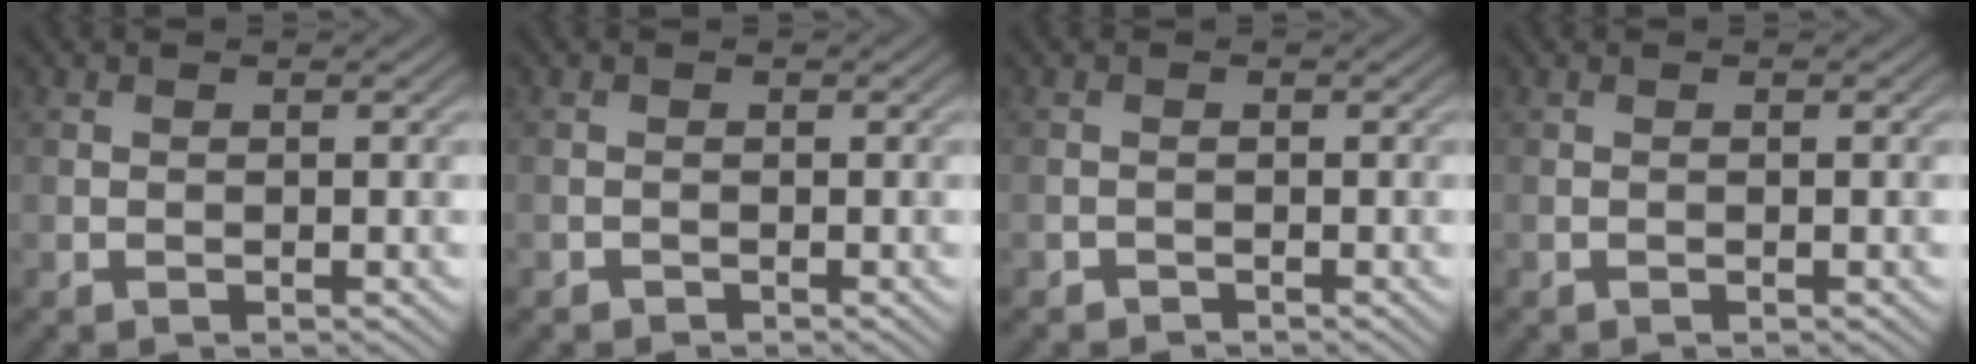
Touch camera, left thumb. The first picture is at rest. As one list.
[{"total": 0.9, "force": [-0.6, 0.7, -0.1], "torque": [0.009, -0.002, -0.016]}, {"total": 1.3, "force": [-0.8, 1.0, -0.1], "torque": [0.011, 0.000, -0.021]}, {"total": 0.0}]